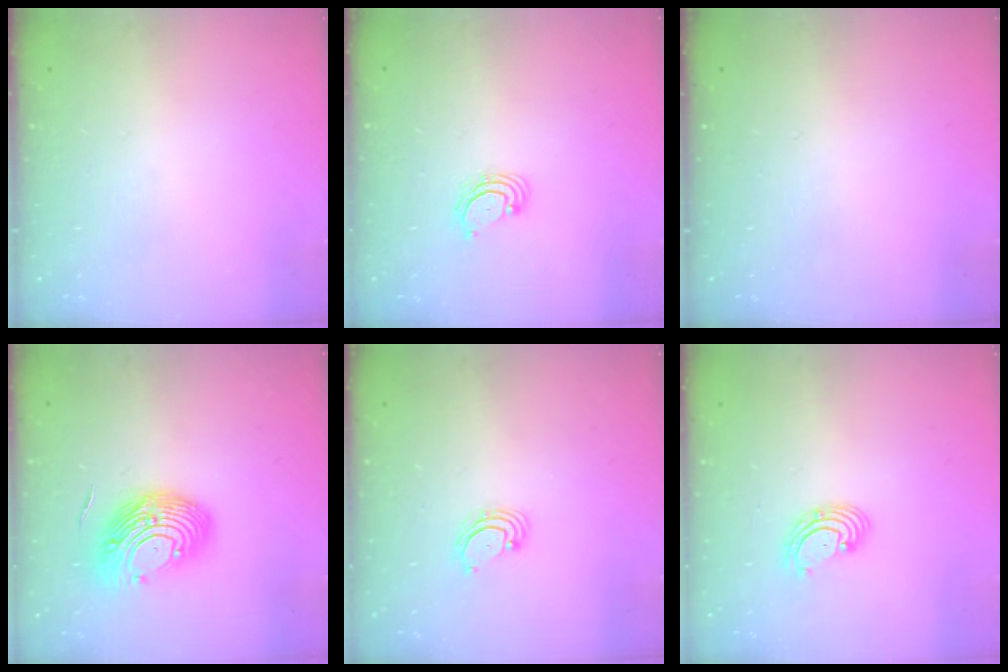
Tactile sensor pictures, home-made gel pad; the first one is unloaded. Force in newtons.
{"total": 3.1, "press": 3.1, "slide": 0.3}
{"total": 0.0}
{"total": 13.3, "press": 12.8, "slide": 3.9}
{"total": 2.7, "press": 2.7, "slide": 0.3}
{"total": 2.7, "press": 2.7, "slide": 0.3}